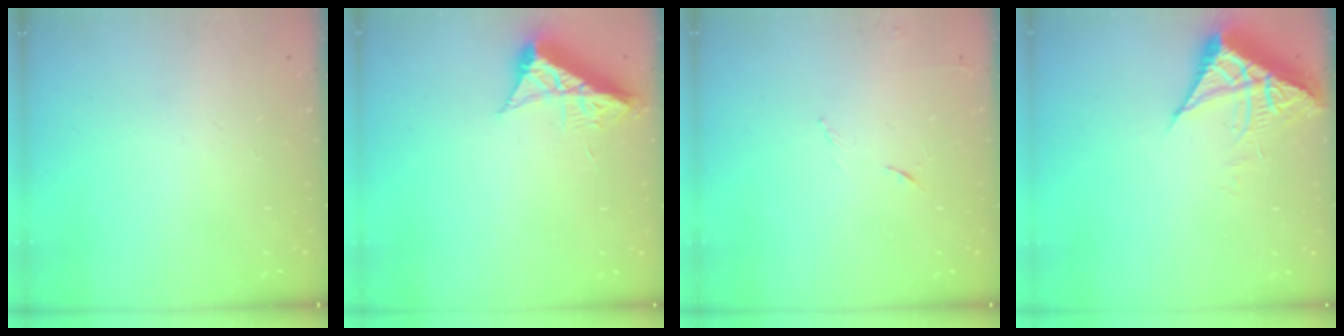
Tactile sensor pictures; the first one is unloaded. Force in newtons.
{"total": 8.2, "press": 8.2, "slide": 0.3}
{"total": 4.8, "press": 4.7, "slide": 0.8}
{"total": 7.0, "press": 7.0, "slide": 0.2}